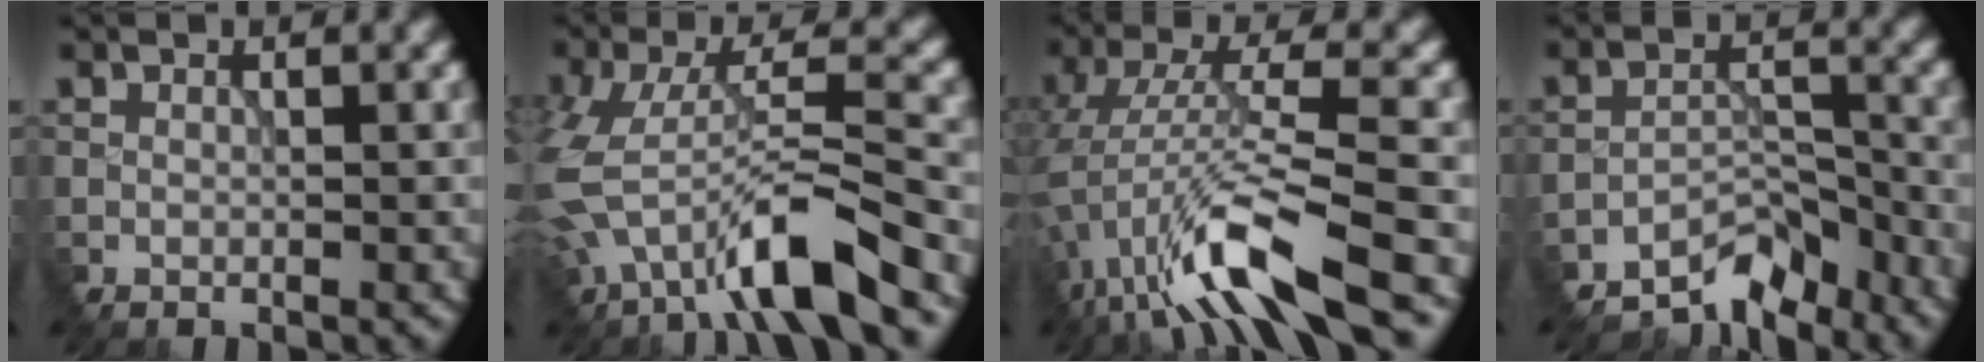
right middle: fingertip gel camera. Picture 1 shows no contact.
{"total": 8.1, "force": [-4.7, 1.5, 6.4], "torque": [-0.123, 0.006, -0.092]}
{"total": 8.6, "force": [-4.6, 1.3, 7.1], "torque": [-0.131, 0.009, -0.091]}
{"total": 5.4, "force": [-5.2, 1.0, 1.1], "torque": [0.003, 0.003, -0.095]}